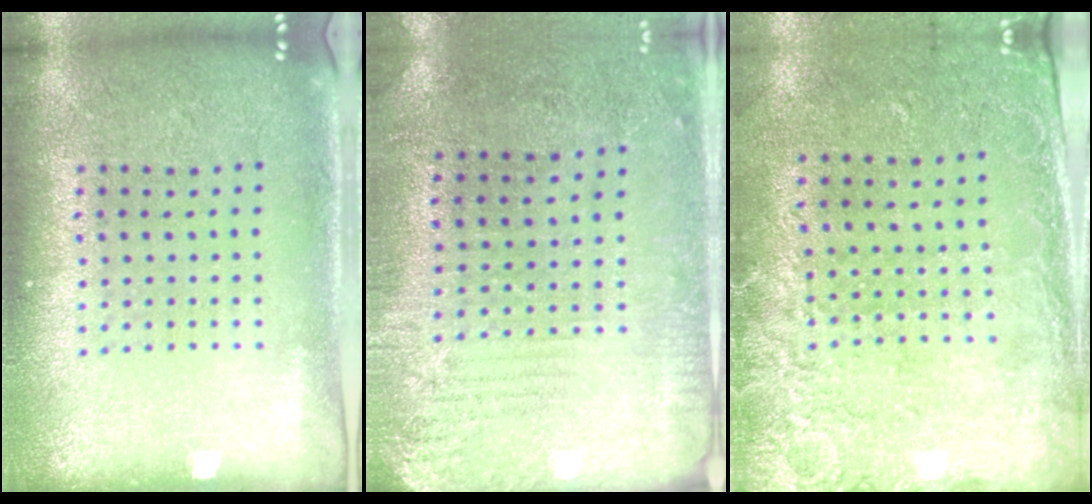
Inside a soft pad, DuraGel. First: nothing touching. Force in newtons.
{"total": 2.8, "press": 2.4, "slide": 1.5}
{"total": 2.5, "press": 1.9, "slide": 1.6}